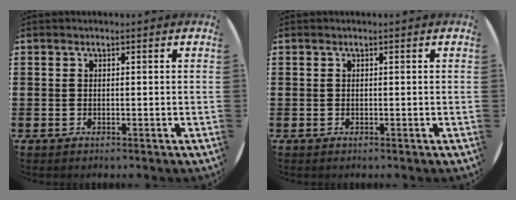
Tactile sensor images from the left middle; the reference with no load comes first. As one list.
[{"total": 0.0}]